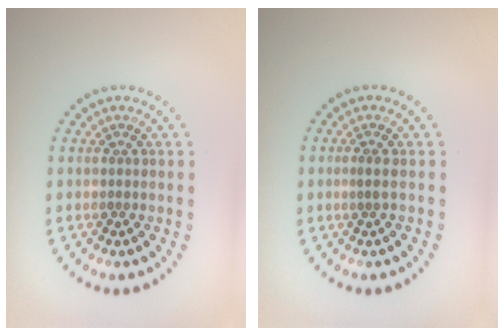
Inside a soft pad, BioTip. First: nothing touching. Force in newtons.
{"total": 0.6, "press": 0.4, "slide": 0.5}